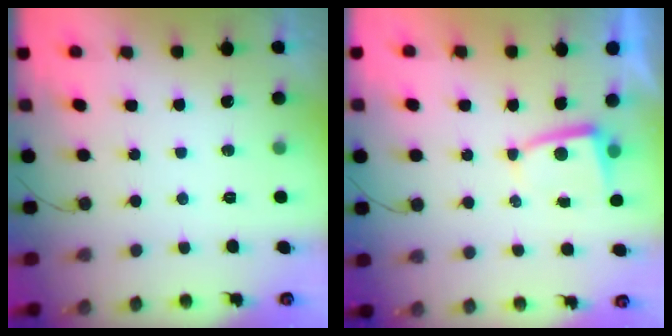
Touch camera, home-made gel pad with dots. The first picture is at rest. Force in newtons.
{"total": 2.8, "press": 2.7, "slide": 0.5}